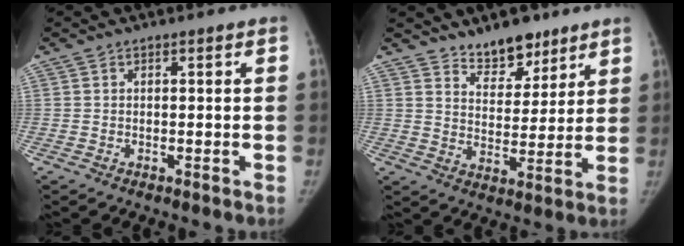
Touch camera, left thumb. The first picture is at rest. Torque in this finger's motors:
{"motor_torque": [0.03, 0.07, 0.15, 0.03, 0.01]}